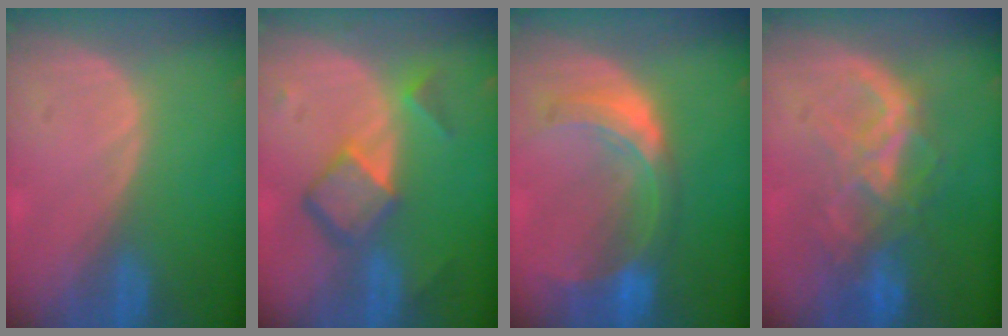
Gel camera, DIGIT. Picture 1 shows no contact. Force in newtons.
{"total": 6.9, "press": 5.9, "slide": 3.5}
{"total": 8.1, "press": 7.2, "slide": 3.8}
{"total": 8.7, "press": 7.6, "slide": 4.4}